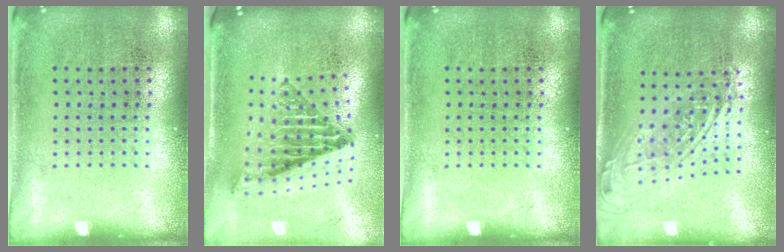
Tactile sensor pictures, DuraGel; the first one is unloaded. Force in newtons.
{"total": 1.9, "press": 1.5, "slide": 1.2}
{"total": 0.0}
{"total": 1.9, "press": 1.4, "slide": 1.2}